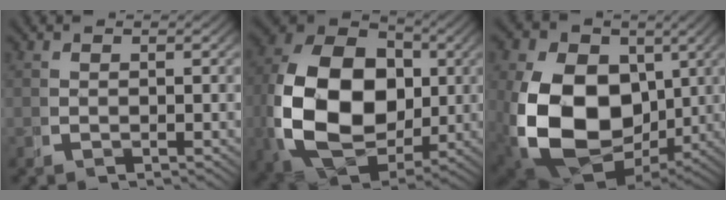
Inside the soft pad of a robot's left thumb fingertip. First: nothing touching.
{"total": 19.1, "force": [-0.9, 13.2, 13.7], "torque": [-0.293, -0.070, 0.017]}
{"total": 18.7, "force": [-2.2, 13.5, 12.7], "torque": [-0.274, -0.095, 0.006]}